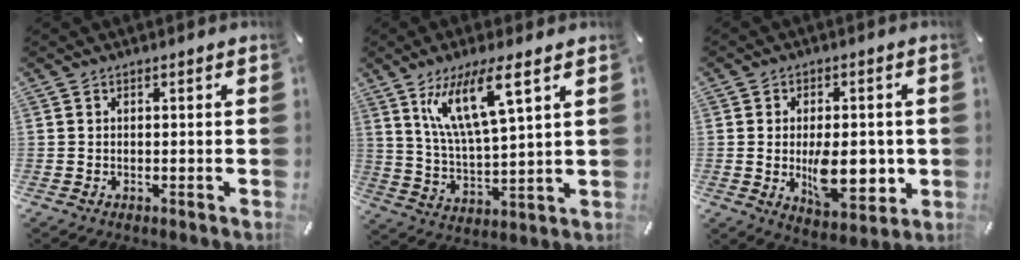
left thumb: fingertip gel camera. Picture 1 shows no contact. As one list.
[{"total": 13.7, "force": [8.2, 3.0, 10.6], "torque": [-0.224, -0.017, 0.139]}, {"total": 12.3, "force": [-1.1, 7.3, 9.8], "torque": [-0.139, -0.009, -0.016]}]